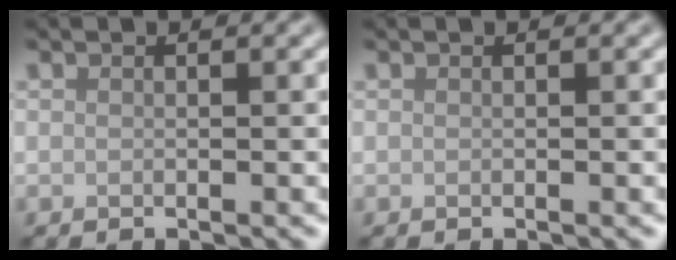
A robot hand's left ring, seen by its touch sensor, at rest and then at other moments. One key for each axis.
{"total": 0.0}